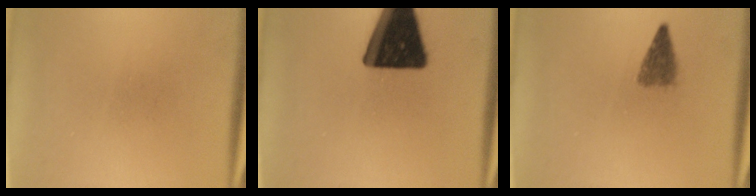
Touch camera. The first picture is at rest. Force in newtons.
{"total": 19.3}
{"total": 2.8}